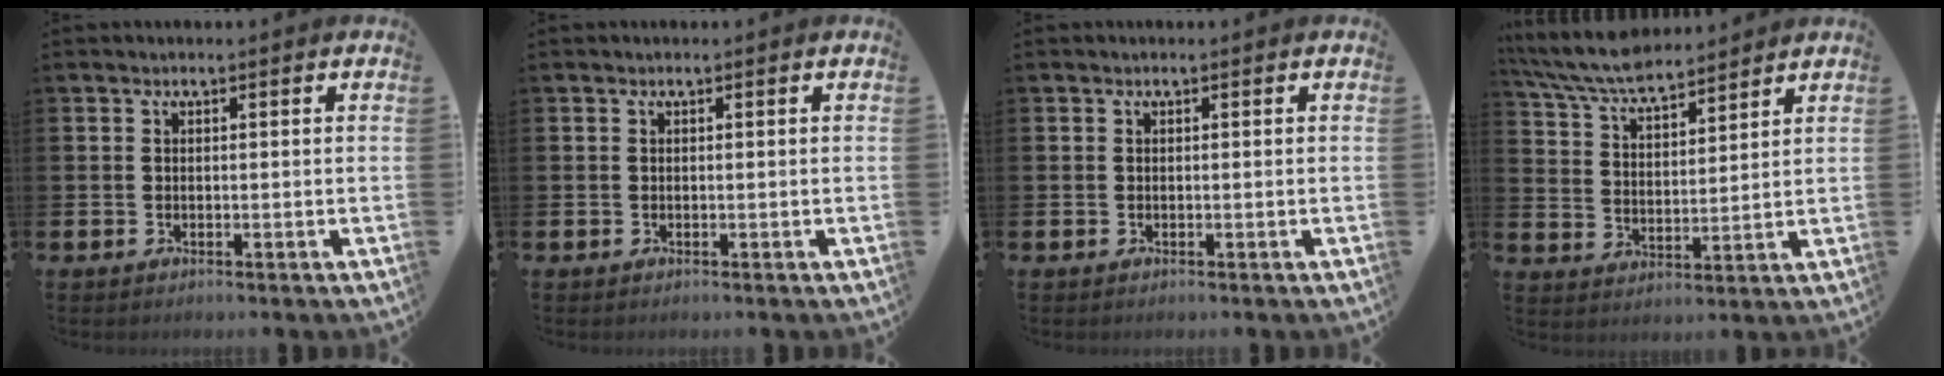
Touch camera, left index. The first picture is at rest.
{"total": 0.0}
{"total": 0.0}
{"total": 7.3, "force": [6.9, 1.1, 2.1], "torque": [-0.069, -0.032, 0.127]}